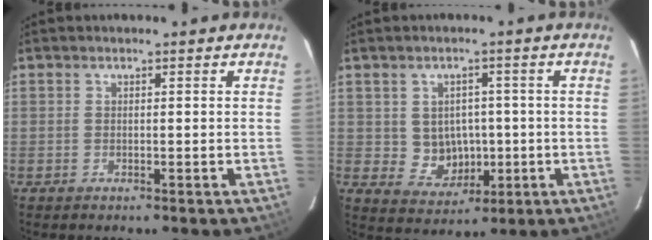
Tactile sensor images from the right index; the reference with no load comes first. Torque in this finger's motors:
{"motor_torque": [0.23, 0.02, 0.07, 0.00]}